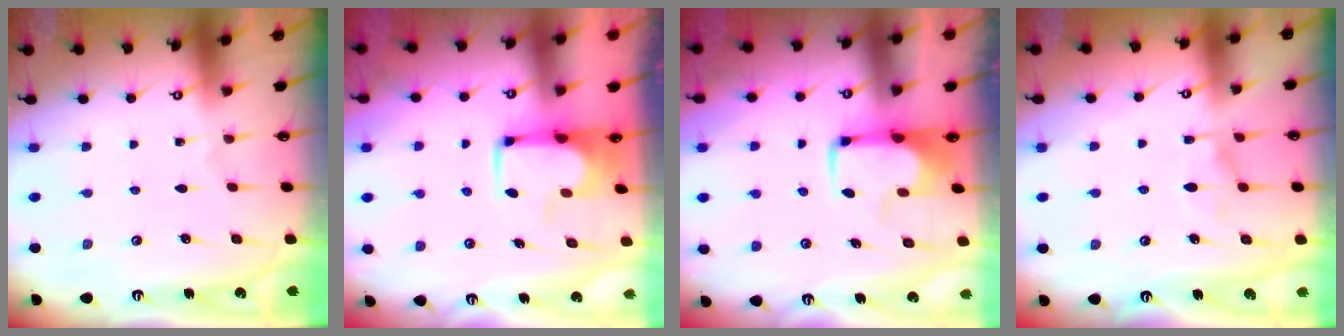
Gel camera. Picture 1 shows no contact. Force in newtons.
{"total": 2.2, "press": 2.2, "slide": 0.5}
{"total": 1.7, "press": 1.6, "slide": 0.5}
{"total": 6.6, "press": 6.5, "slide": 0.6}